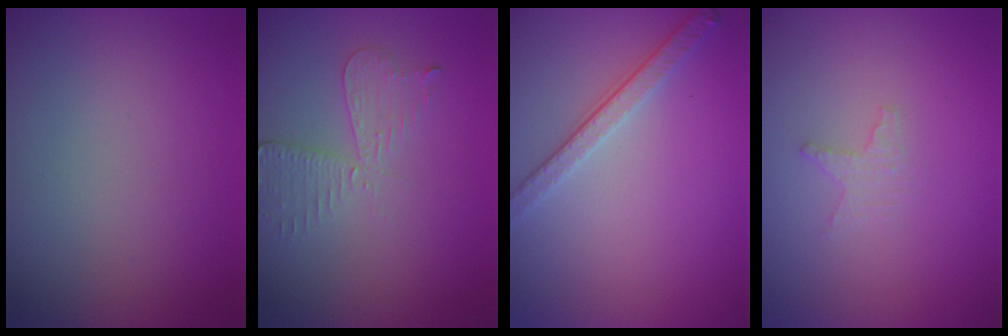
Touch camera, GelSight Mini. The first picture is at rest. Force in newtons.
{"total": 2.7, "press": 2.4, "slide": 1.1}
{"total": 2.8, "press": 2.5, "slide": 1.2}
{"total": 1.2, "press": 1.2, "slide": 0.4}